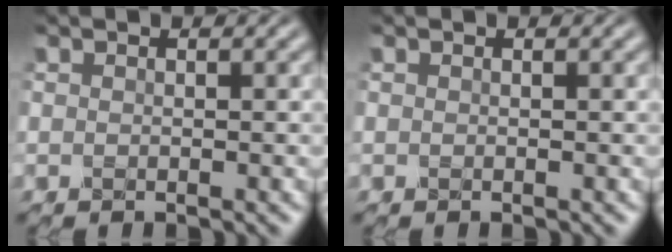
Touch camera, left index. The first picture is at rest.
{"total": 0.0}